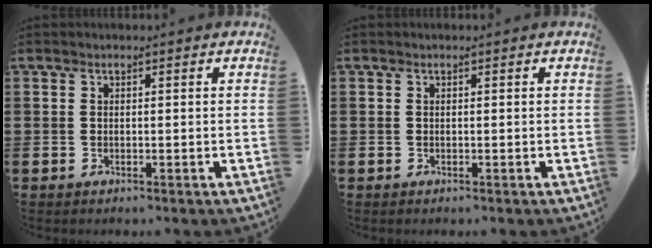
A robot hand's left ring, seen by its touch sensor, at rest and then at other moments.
{"total": 0.0}